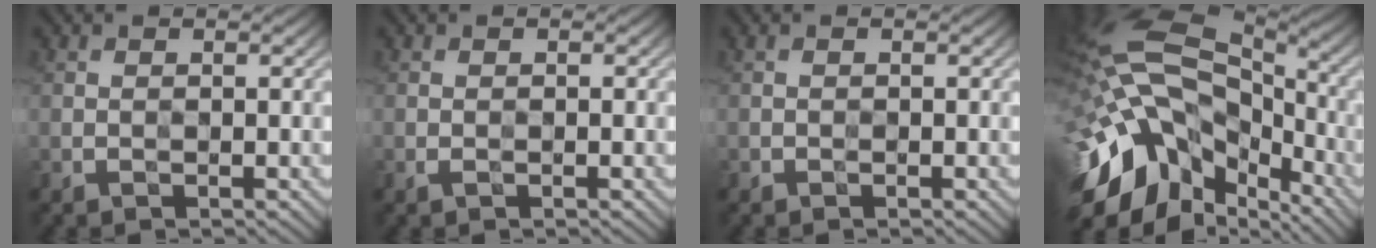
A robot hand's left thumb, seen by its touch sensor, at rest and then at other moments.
{"total": 0.6, "force": [-0.4, 0.2, 0.3], "torque": [-0.010, -0.001, -0.010]}
{"total": 0.0}
{"total": 19.0, "force": [-5.2, 10.8, 14.8], "torque": [-0.316, -0.014, -0.077]}